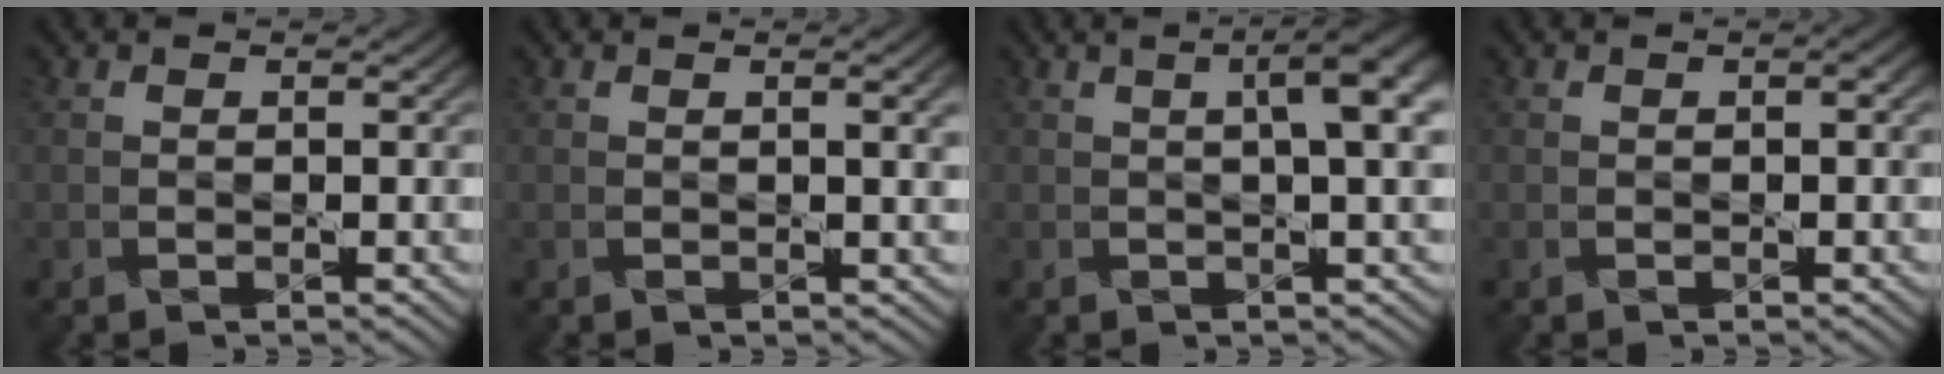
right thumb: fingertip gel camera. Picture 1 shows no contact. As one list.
[{"total": 1.7, "force": [0.6, 0.0, 1.6], "torque": [-0.026, 0.003, 0.009]}, {"total": 4.3, "force": [1.2, 0.6, 4.1], "torque": [-0.054, 0.016, 0.020]}, {"total": 0.9, "force": [0.0, 0.4, 0.7], "torque": [-0.014, -0.003, 0.005]}]